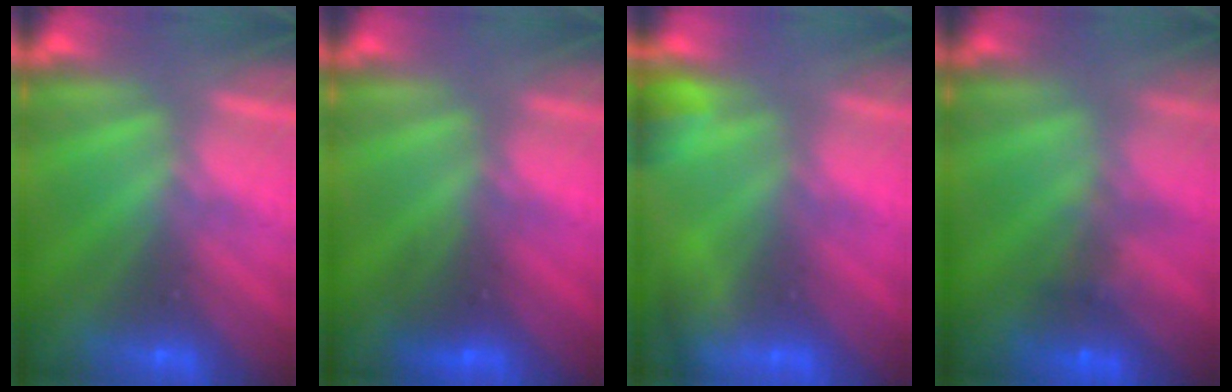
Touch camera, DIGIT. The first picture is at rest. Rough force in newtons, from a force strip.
{"total": 2.5}
{"total": 5.2}
{"total": 4.0}